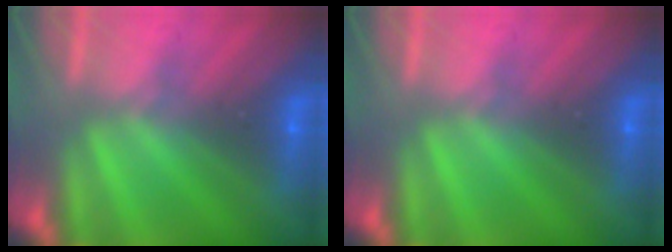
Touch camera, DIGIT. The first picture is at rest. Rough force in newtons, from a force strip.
{"total": 0.0}